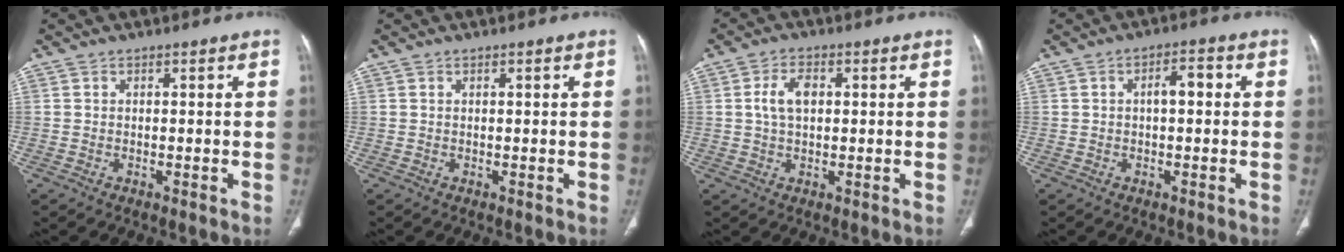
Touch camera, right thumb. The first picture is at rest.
{"total": 0.0}
{"total": 4.9, "force": [0.8, 2.9, 3.9], "torque": [-0.080, 0.009, 0.014]}
{"total": 3.8, "force": [0.2, 1.8, 3.3], "torque": [-0.050, 0.014, -0.001]}